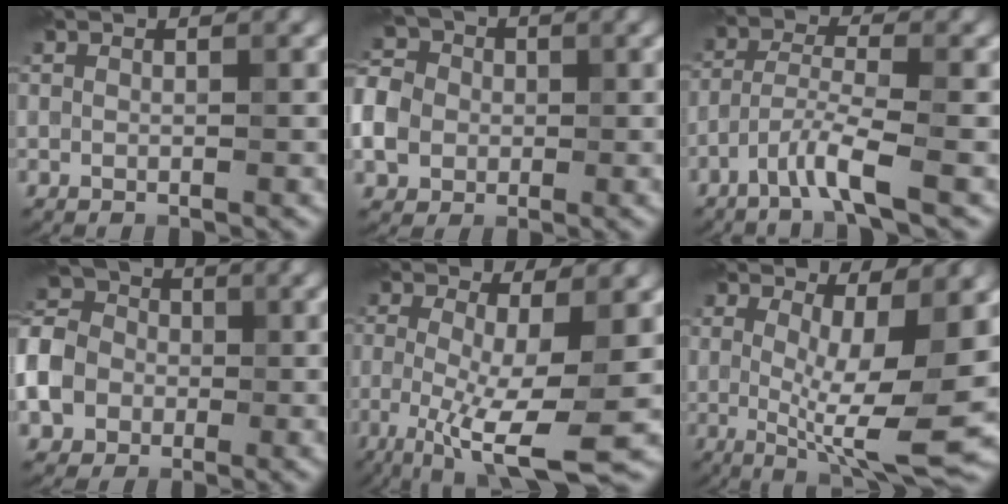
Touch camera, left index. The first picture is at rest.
{"total": 6.9, "force": [-0.9, 5.8, 3.7], "torque": [-0.081, 0.008, -0.036]}
{"total": 3.4, "force": [-2.2, 0.3, 2.5], "torque": [-0.054, 0.002, -0.054]}
{"total": 10.3, "force": [-3.4, 8.4, 4.8], "torque": [-0.116, -0.017, -0.078]}
{"total": 8.2, "force": [-1.7, 1.9, 7.7], "torque": [-0.133, -0.021, -0.029]}
{"total": 8.3, "force": [0.4, 2.1, 8.0], "torque": [-0.126, -0.017, 0.009]}